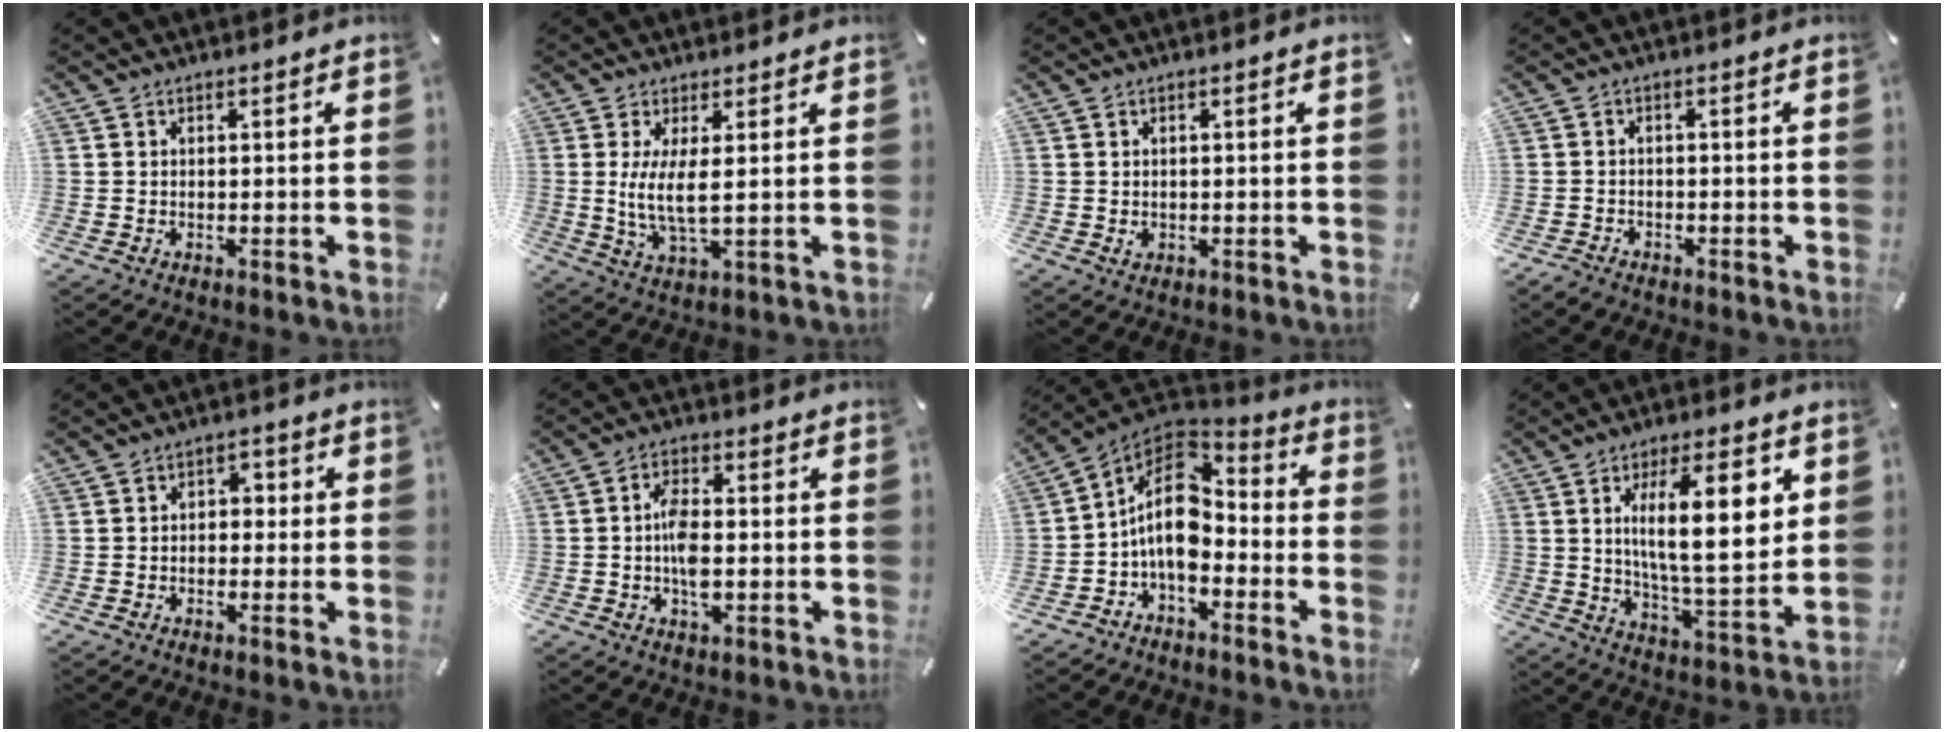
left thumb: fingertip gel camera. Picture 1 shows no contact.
{"total": 7.2, "force": [1.1, 1.5, 6.9], "torque": [-0.152, -0.012, 0.015]}
{"total": 0.8, "force": [0.1, 0.7, 0.4], "torque": [-0.008, 0.004, 0.001]}
{"total": 1.5, "force": [-1.3, 0.7, 0.1], "torque": [-0.003, 0.011, -0.030]}
{"total": 3.1, "force": [-1.2, 2.4, 1.5], "torque": [-0.020, 0.013, -0.030]}
{"total": 6.5, "force": [-0.9, 3.2, 5.6], "torque": [-0.117, 0.003, -0.018]}
{"total": 13.6, "force": [-2.3, 9.3, 9.6], "torque": [-0.183, 0.003, -0.041]}
{"total": 17.6, "force": [5.0, 5.9, 15.8], "torque": [-0.254, -0.008, 0.071]}